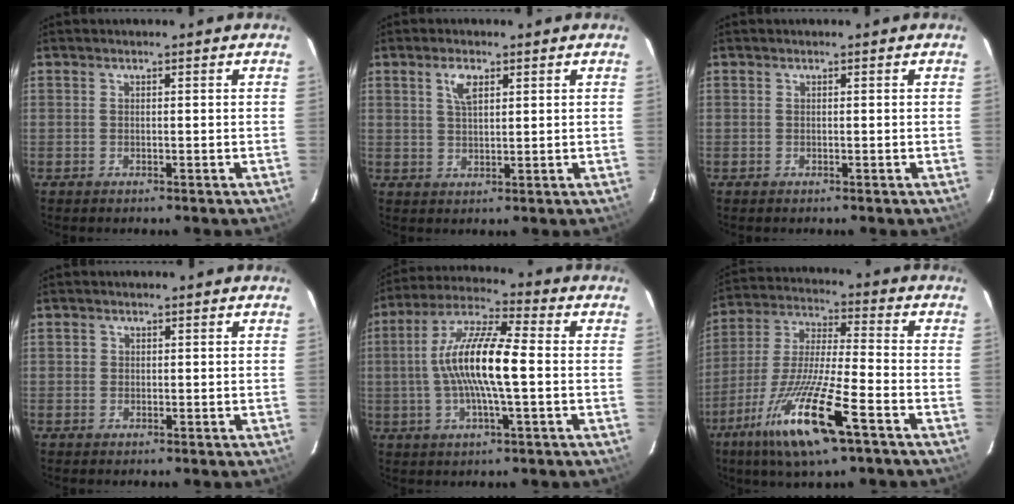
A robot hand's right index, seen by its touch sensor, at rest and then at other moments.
{"total": 3.7, "force": [1.8, 1.6, 2.8], "torque": [-0.052, 0.006, 0.034]}
{"total": 0.0}
{"total": 0.9, "force": [0.0, 0.9, 0.0], "torque": [0.002, 0.002, -0.002]}
{"total": 13.5, "force": [-0.6, 2.2, 13.3], "torque": [-0.258, 0.012, -0.021]}
{"total": 18.3, "force": [-9.8, 2.6, 15.2], "torque": [-0.312, -0.040, -0.187]}